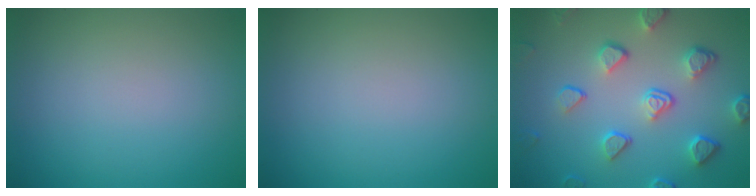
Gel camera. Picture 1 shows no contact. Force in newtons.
{"total": 0.0}
{"total": 5.2, "press": 4.0, "slide": 3.3}